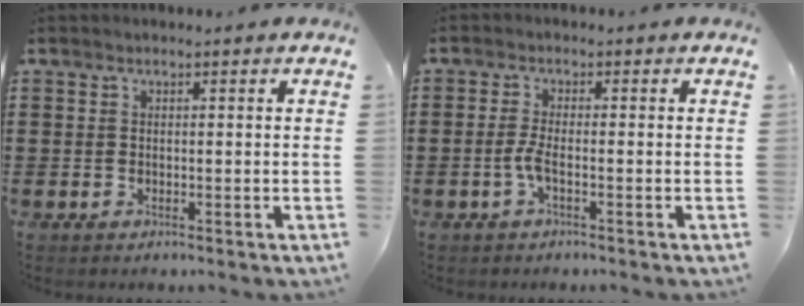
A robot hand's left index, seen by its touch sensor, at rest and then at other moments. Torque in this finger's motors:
{"motor_torque": [0.25, 0.25, 0.10, 0.06]}